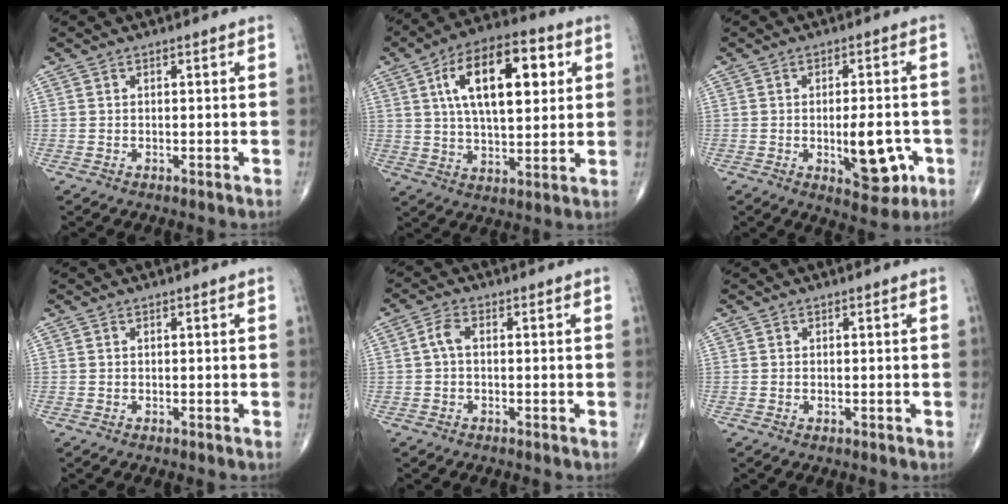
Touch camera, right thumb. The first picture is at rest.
{"total": 18.2, "force": [5.5, 8.5, 15.2], "torque": [-0.224, 0.002, 0.086]}
{"total": 9.2, "force": [-2.4, 4.1, 7.9], "torque": [-0.087, 0.003, -0.021]}
{"total": 0.0}
{"total": 2.9, "force": [0.0, 1.6, 2.4], "torque": [-0.050, 0.009, -0.005]}
{"total": 0.0}